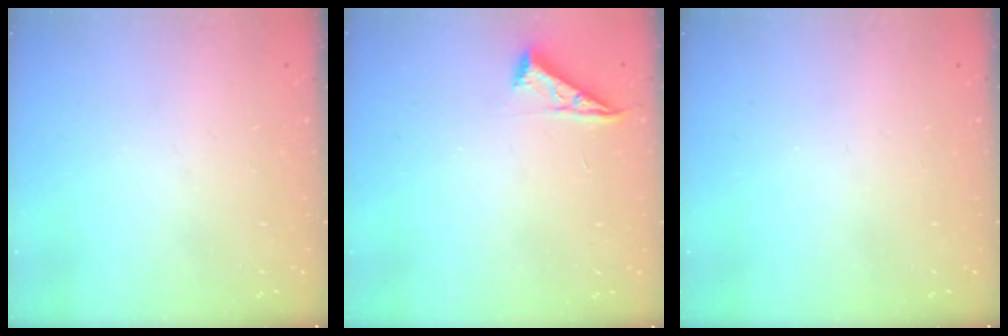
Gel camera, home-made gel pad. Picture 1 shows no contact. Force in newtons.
{"total": 5.0, "press": 5.0, "slide": 0.7}
{"total": 0.0}